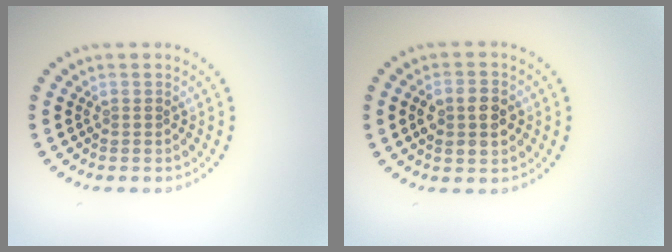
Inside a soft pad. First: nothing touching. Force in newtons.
{"total": 3.6, "press": 3.6, "slide": 0.2}